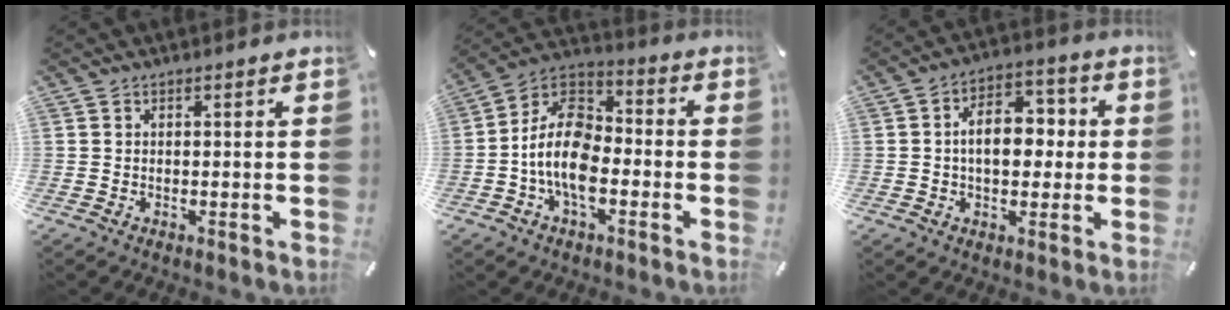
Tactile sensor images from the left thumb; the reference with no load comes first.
{"total": 13.5, "force": [-5.2, 8.1, 9.4], "torque": [-0.207, 0.018, -0.101]}
{"total": 10.4, "force": [0.1, 7.0, 7.6], "torque": [-0.102, 0.009, 0.000]}